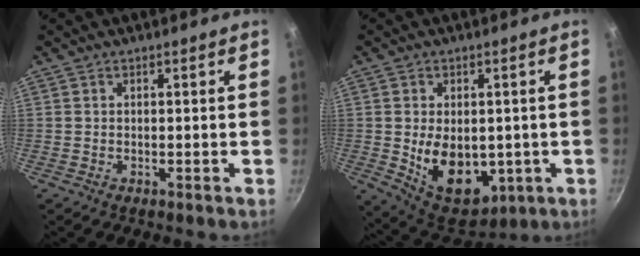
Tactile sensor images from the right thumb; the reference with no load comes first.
{"total": 14.0, "force": [-1.4, 9.3, 10.4], "torque": [-0.127, -0.019, 0.003]}